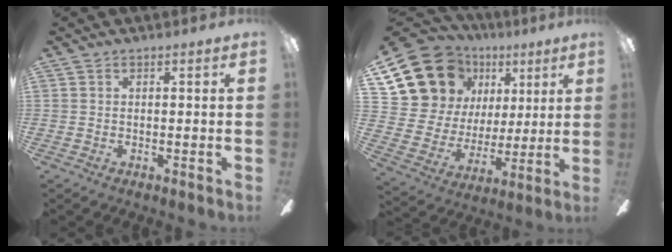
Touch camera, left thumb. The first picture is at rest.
{"total": 19.2, "force": [9.7, 15.1, 6.9], "torque": [-0.139, -0.047, 0.202]}